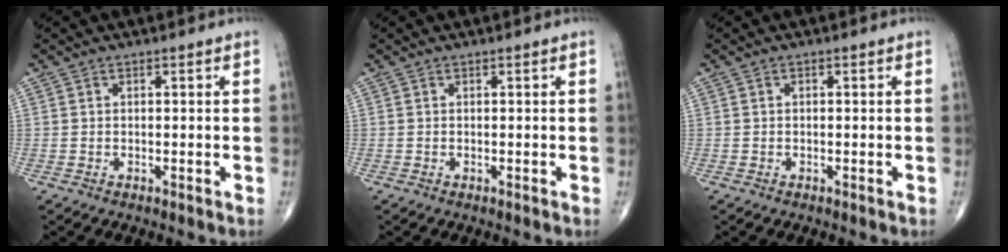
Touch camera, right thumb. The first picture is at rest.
{"total": 0.0}
{"total": 0.0}